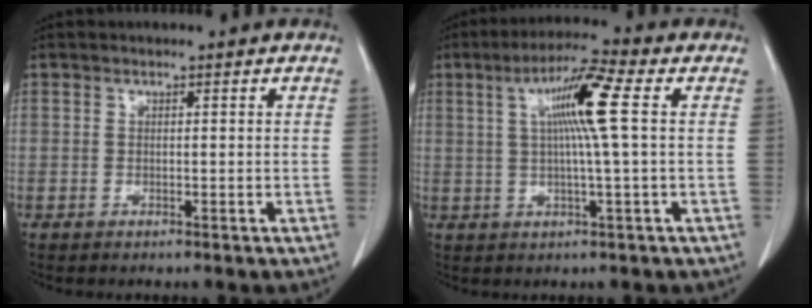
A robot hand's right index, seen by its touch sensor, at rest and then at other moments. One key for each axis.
{"total": 8.9, "fx": 1.8, "fy": -0.7, "fz": 8.7, "tx": -0.156, "ty": 0.010, "tz": 0.030}